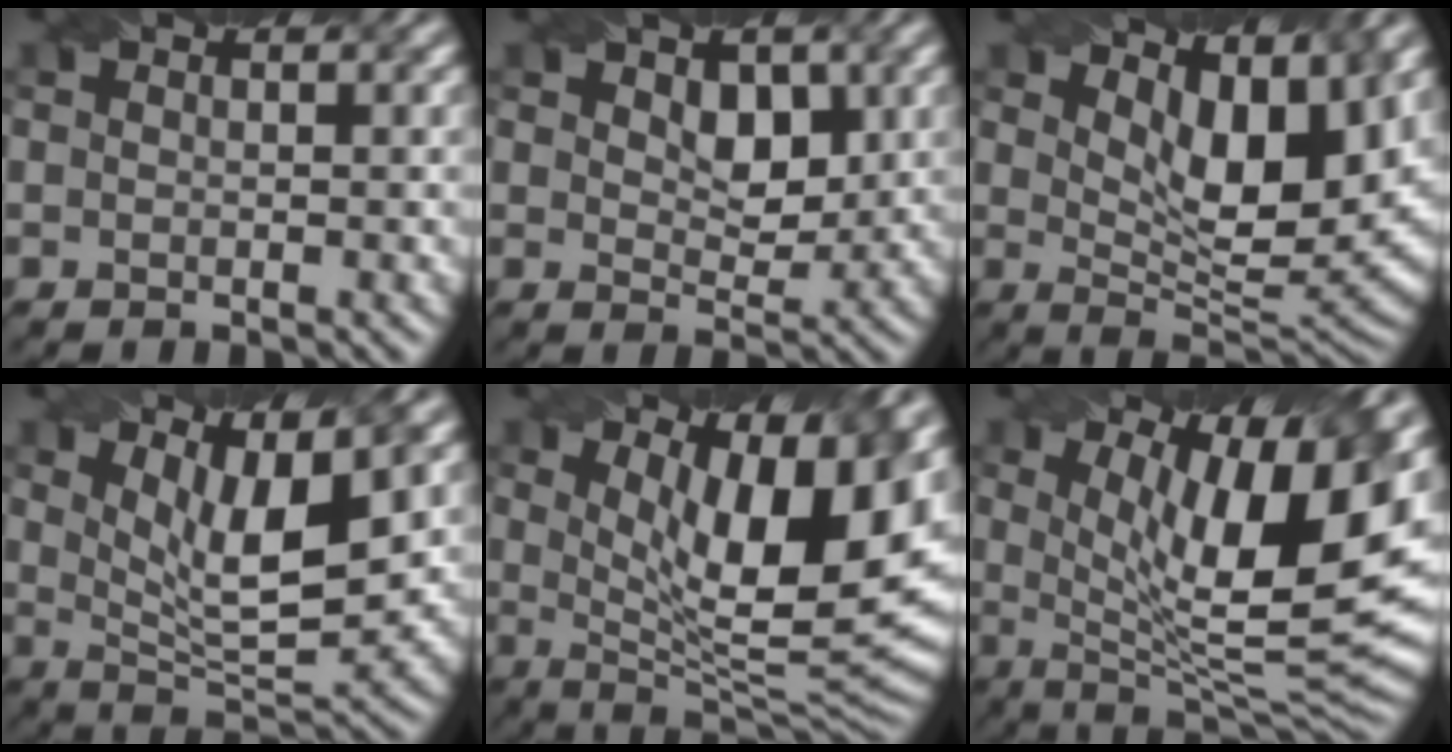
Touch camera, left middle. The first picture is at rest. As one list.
[{"total": 3.0, "force": [1.3, 1.8, 1.9], "torque": [-0.032, -0.009, 0.022]}, {"total": 8.3, "force": [4.0, 3.1, 6.5], "torque": [-0.108, -0.010, 0.070]}, {"total": 7.2, "force": [3.4, 2.0, 6.0], "torque": [-0.102, -0.005, 0.061]}, {"total": 12.9, "force": [4.7, 4.0, 11.3], "torque": [-0.155, -0.010, 0.080]}, {"total": 14.3, "force": [4.0, 4.5, 13.0], "torque": [-0.180, -0.005, 0.071]}]